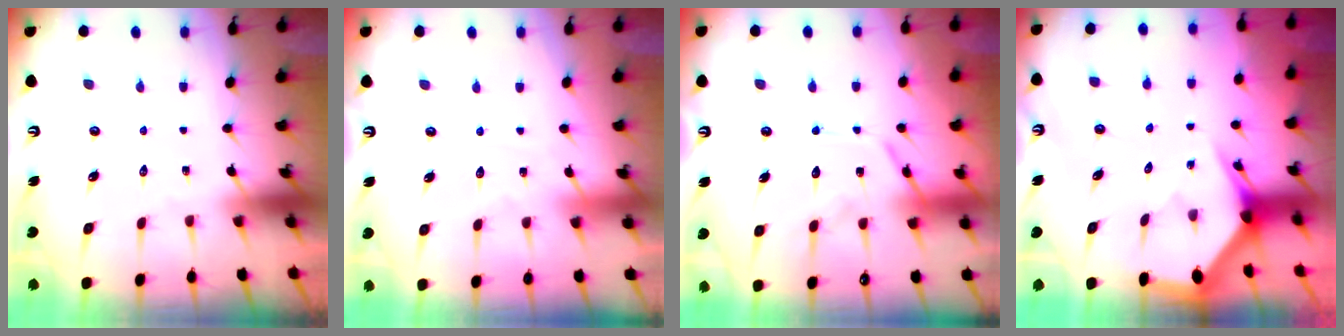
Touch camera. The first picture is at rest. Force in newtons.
{"total": 4.7, "press": 4.6, "slide": 0.5}
{"total": 14.1, "press": 14.0, "slide": 1.2}
{"total": 2.9, "press": 2.9, "slide": 0.0}